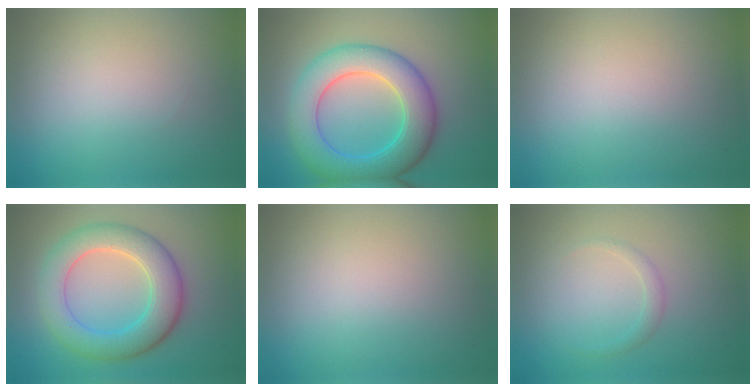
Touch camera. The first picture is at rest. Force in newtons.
{"total": 8.3, "press": 8.3, "slide": 0.1}
{"total": 0.0}
{"total": 6.8, "press": 6.8, "slide": 0.5}
{"total": 0.0}
{"total": 1.0, "press": 1.0, "slide": 0.1}